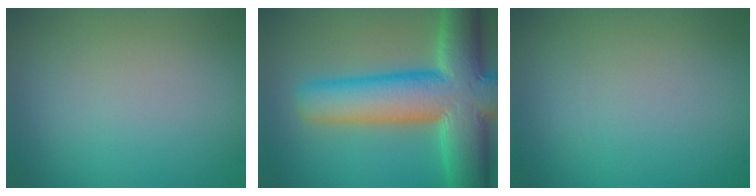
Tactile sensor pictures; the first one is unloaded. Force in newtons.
{"total": 13.1, "press": 13.1, "slide": 0.6}
{"total": 0.0}